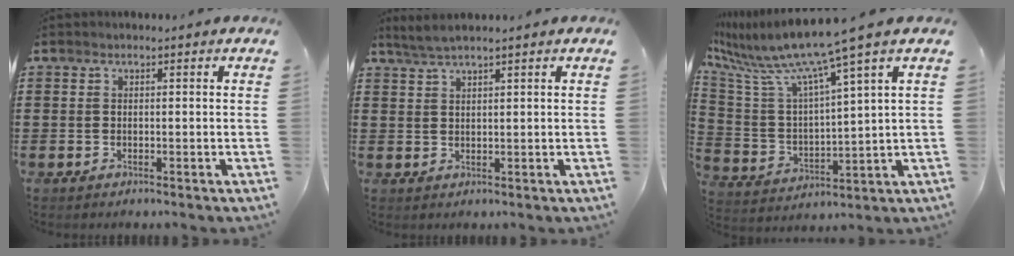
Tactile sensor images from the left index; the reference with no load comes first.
{"total": 2.4, "force": [2.0, -0.1, 1.2], "torque": [-0.028, 0.002, 0.039]}
{"total": 9.7, "force": [7.8, -0.6, 5.8], "torque": [-0.148, -0.055, 0.120]}